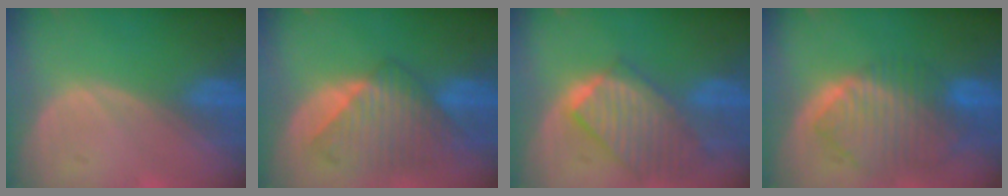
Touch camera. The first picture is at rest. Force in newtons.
{"total": 8.7, "press": 8.1, "slide": 3.1}
{"total": 9.9, "press": 8.7, "slide": 4.7}
{"total": 9.9, "press": 8.5, "slide": 5.1}